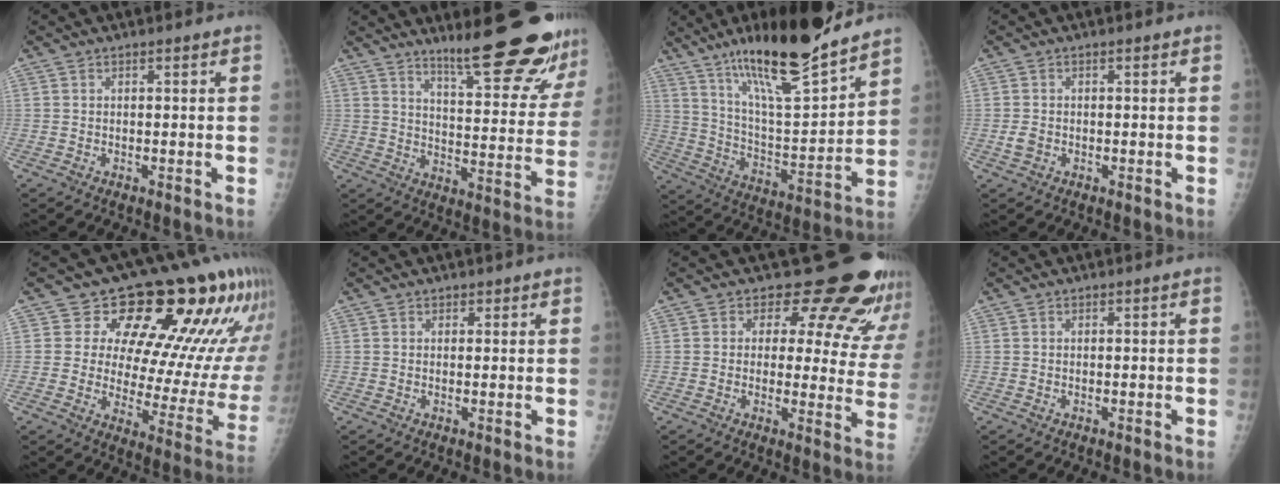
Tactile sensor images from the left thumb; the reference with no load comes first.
{"total": 20.3, "force": [16.0, 2.8, 12.2], "torque": [-0.142, -0.113, 0.223]}
{"total": 22.1, "force": [16.4, 4.0, 14.2], "torque": [-0.211, -0.086, 0.283]}
{"total": 1.8, "force": [-0.2, 1.4, 1.1], "torque": [-0.016, -0.001, -0.001]}
{"total": 20.2, "force": [11.6, 8.9, 13.9], "torque": [-0.132, -0.060, 0.146]}
{"total": 0.9, "force": [0.7, 0.5, 0.1], "torque": [0.012, -0.005, 0.006]}
{"total": 17.7, "force": [14.7, 7.6, 6.4], "torque": [-0.021, -0.102, 0.149]}
{"total": 0.0}